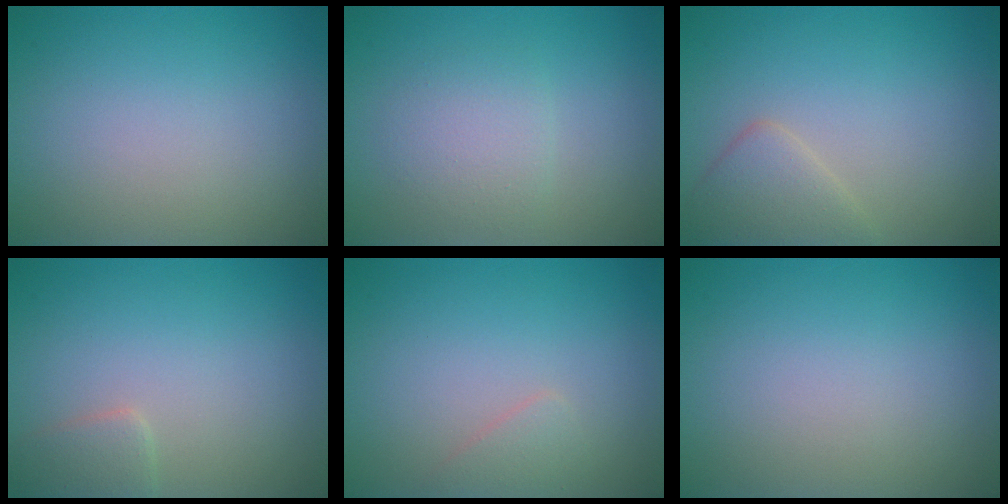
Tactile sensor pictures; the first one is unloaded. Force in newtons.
{"total": 2.3, "press": 2.3, "slide": 0.1}
{"total": 2.7, "press": 2.7, "slide": 0.1}
{"total": 1.7, "press": 1.7, "slide": 0.1}
{"total": 1.1, "press": 1.1, "slide": 0.1}
{"total": 0.0}